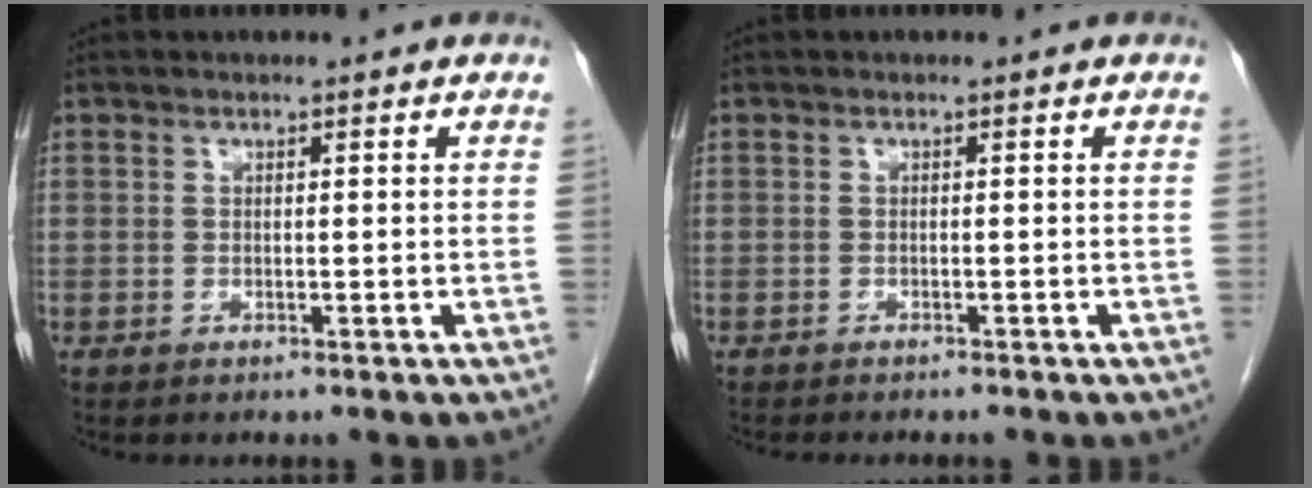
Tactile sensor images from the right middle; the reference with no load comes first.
{"total": 3.6, "force": [-3.1, 0.8, 1.5], "torque": [-0.023, -0.006, -0.037]}